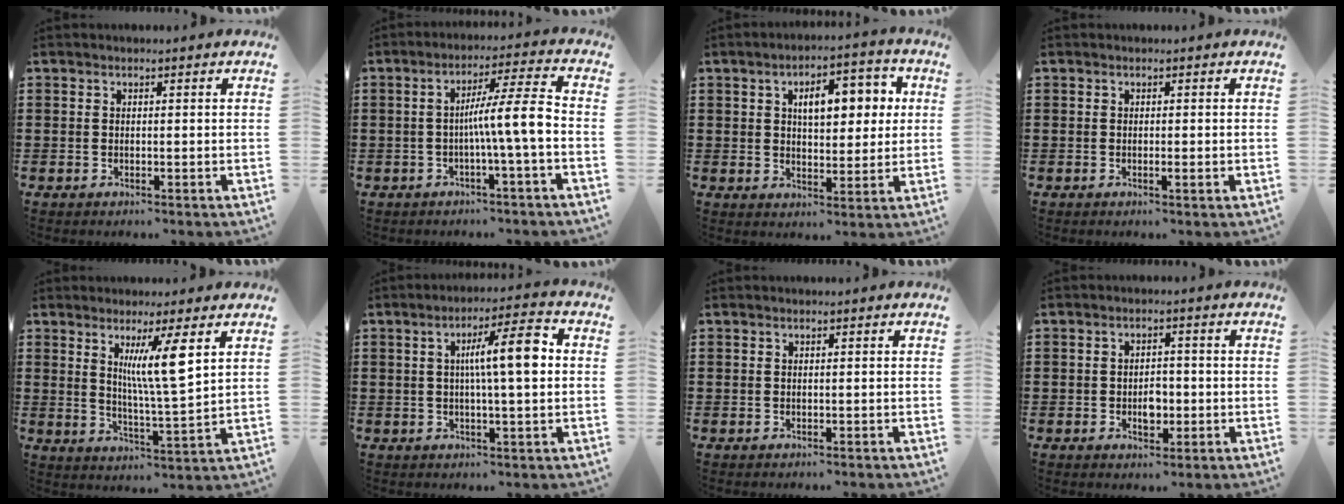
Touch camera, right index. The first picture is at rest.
{"total": 8.2, "force": [-1.6, 0.0, 8.0], "torque": [-0.143, 0.000, -0.033]}
{"total": 7.9, "force": [2.3, 4.1, 6.3], "torque": [-0.094, -0.002, 0.027]}
{"total": 1.0, "force": [-0.3, 0.0, 1.0], "torque": [-0.016, -0.004, -0.004]}
{"total": 7.8, "force": [3.4, 0.3, 7.0], "torque": [-0.128, -0.010, 0.050]}
{"total": 8.2, "force": [1.1, 1.2, 8.1], "torque": [-0.136, 0.000, 0.008]}
{"total": 0.0}
{"total": 3.1, "force": [-0.9, 2.0, 2.3], "torque": [-0.037, -0.001, -0.018]}